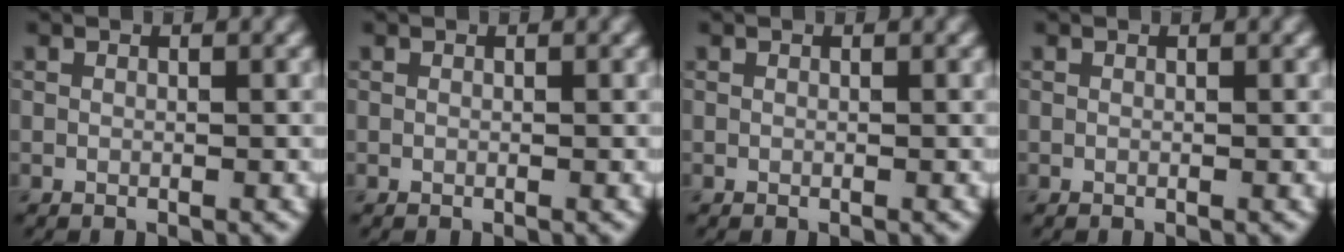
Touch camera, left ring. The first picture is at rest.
{"total": 0.0}
{"total": 0.0}
{"total": 0.0}